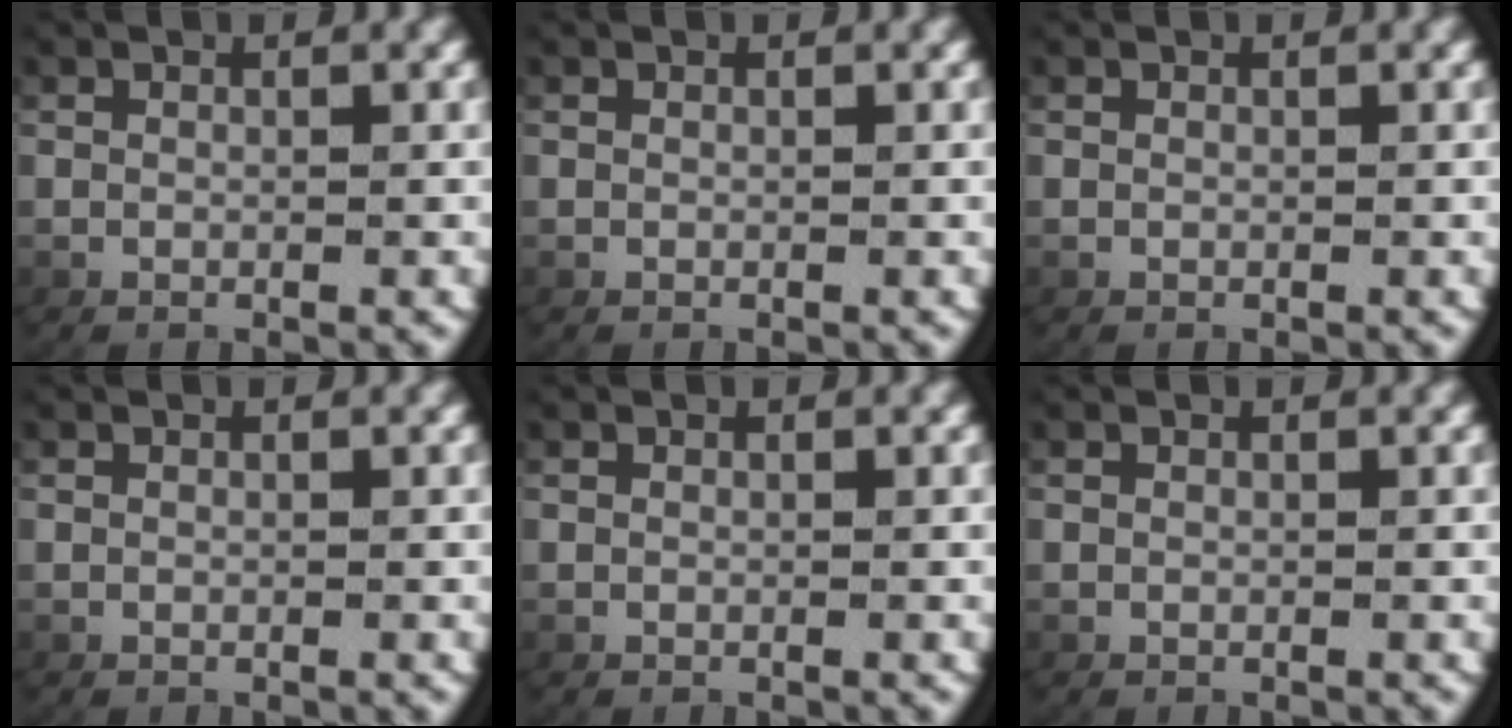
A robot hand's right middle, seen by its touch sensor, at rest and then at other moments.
{"total": 0.0}
{"total": 0.0}
{"total": 0.0}
{"total": 0.0}
{"total": 0.0}